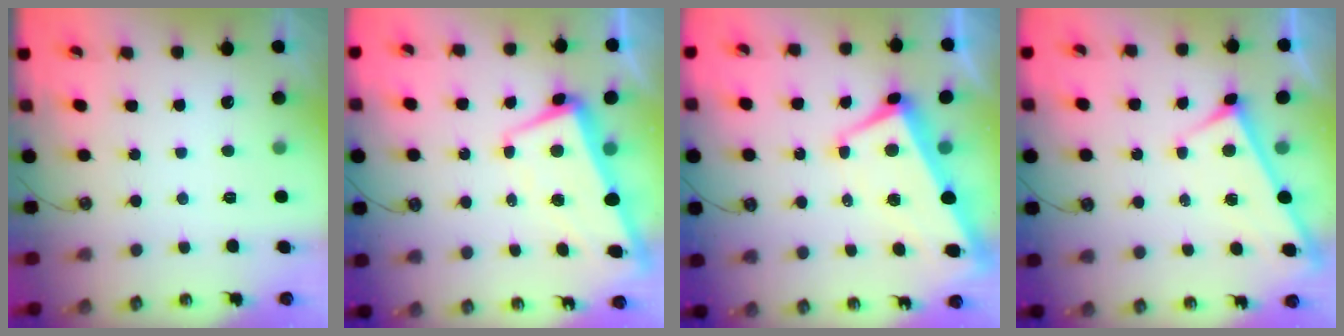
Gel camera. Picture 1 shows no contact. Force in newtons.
{"total": 1.2, "press": 0.4, "slide": 1.1}
{"total": 1.7, "press": 1.1, "slide": 1.3}
{"total": 3.0, "press": 3.0, "slide": 0.3}